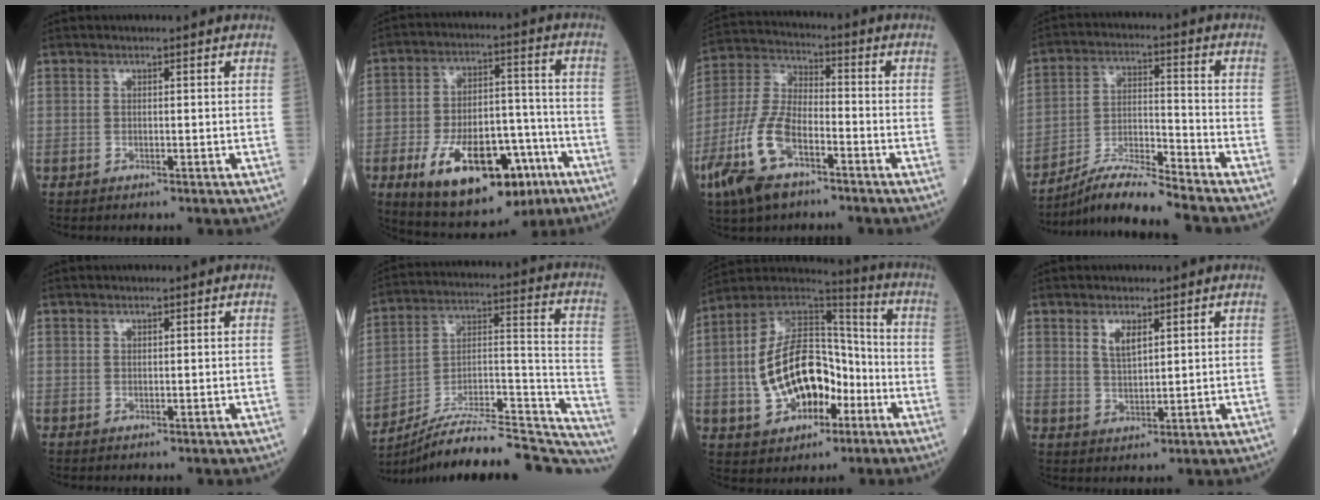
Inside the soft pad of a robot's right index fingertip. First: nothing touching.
{"total": 19.0, "force": [-9.1, 8.7, 14.2], "torque": [-0.230, 0.013, -0.132]}
{"total": 13.2, "force": [-6.5, 5.4, 10.1], "torque": [-0.231, -0.004, -0.124]}
{"total": 10.2, "force": [-9.4, -1.4, 3.6], "torque": [-0.068, -0.001, -0.173]}
{"total": 0.0}
{"total": 28.2, "force": [-26.1, 4.1, 9.9], "torque": [-0.102, 0.030, -0.382]}
{"total": 17.5, "force": [-3.7, 10.4, 13.6], "torque": [-0.268, 0.031, -0.055]}
{"total": 3.3, "force": [1.8, 1.2, 2.5], "torque": [-0.052, -0.001, 0.038]}